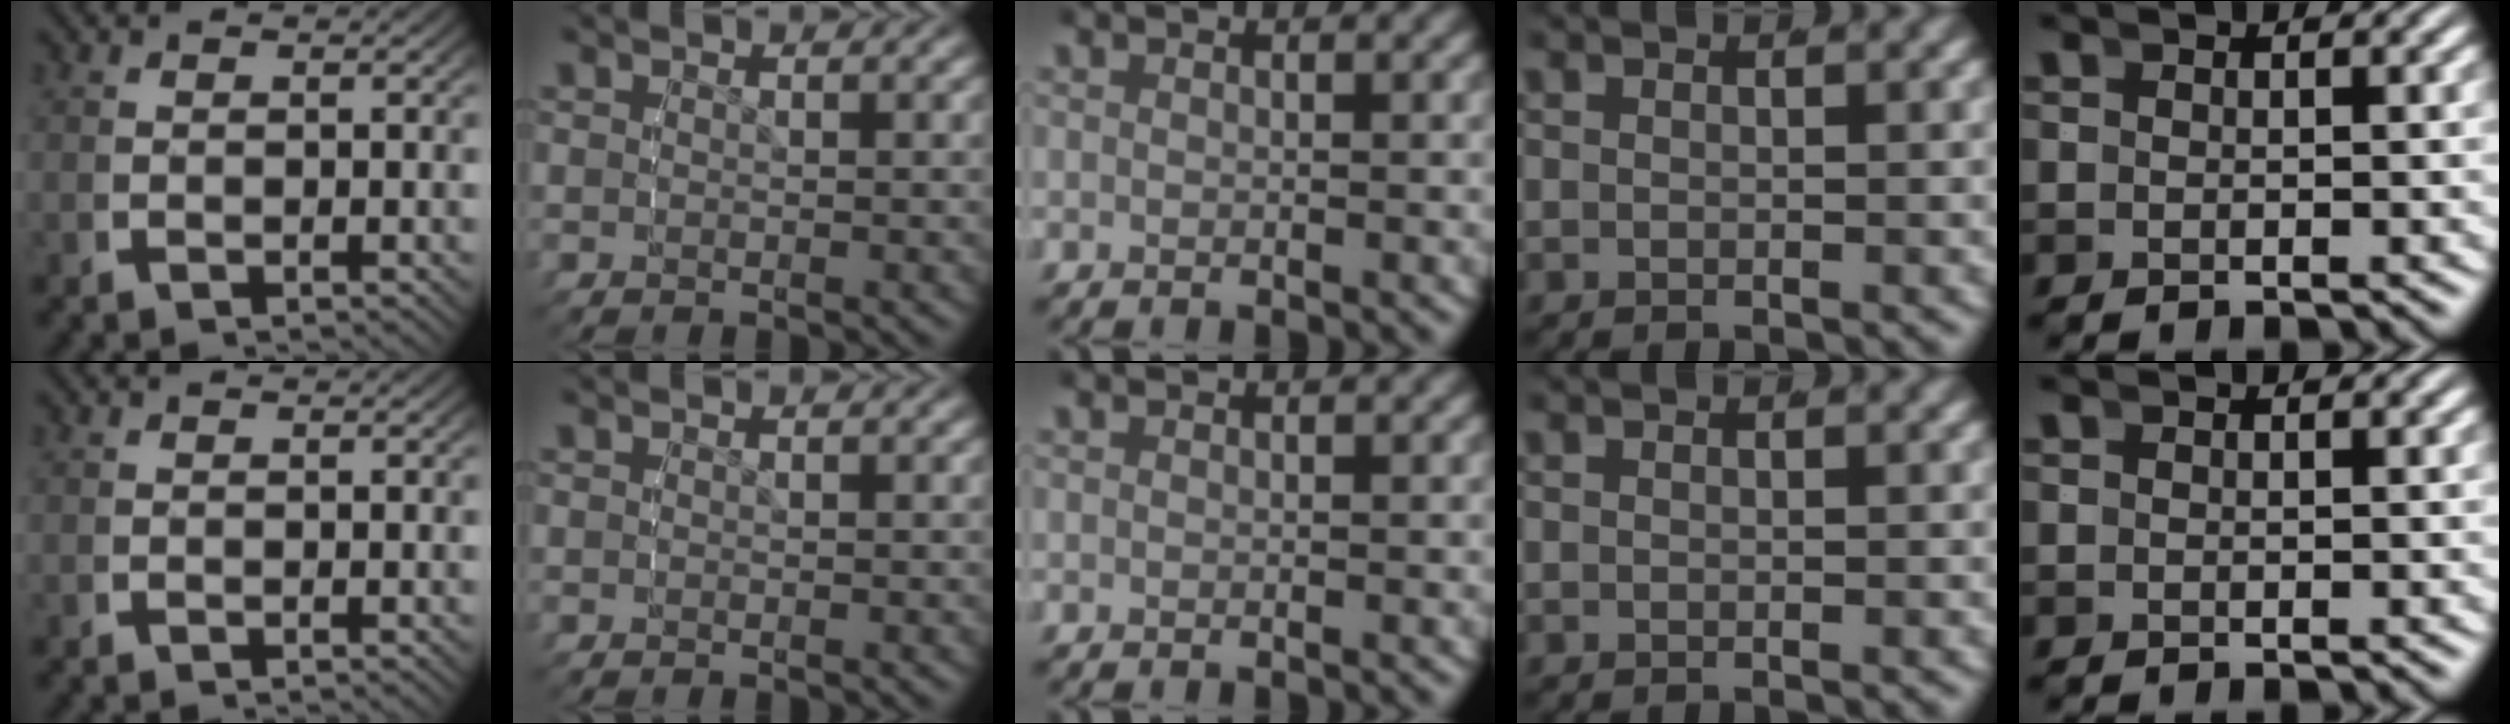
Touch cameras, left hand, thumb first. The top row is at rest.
{}